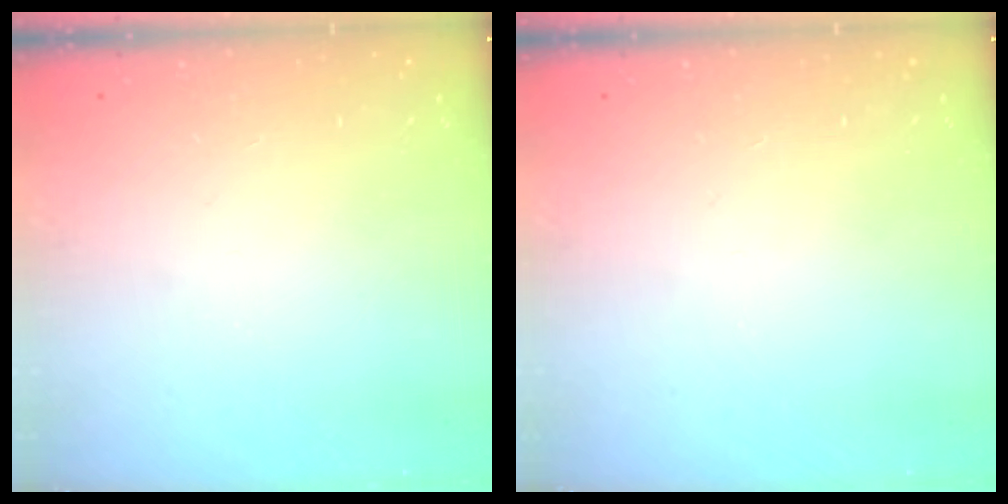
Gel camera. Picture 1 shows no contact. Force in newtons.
{"total": 0.0}